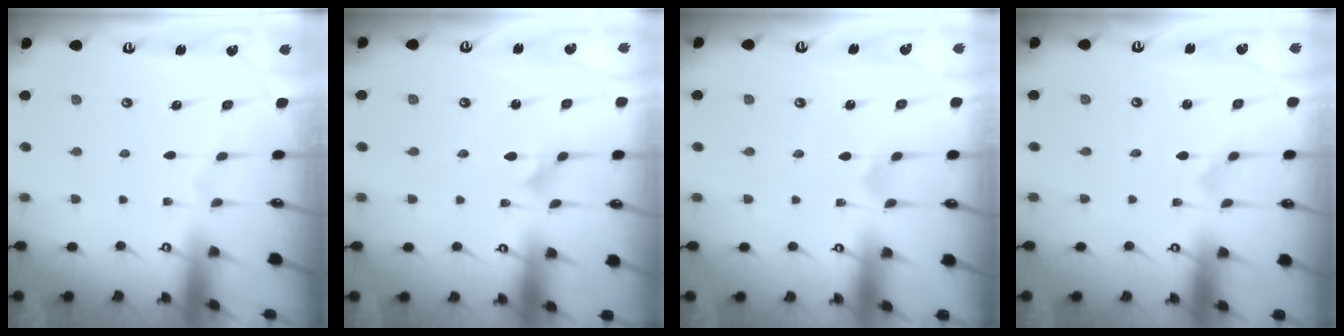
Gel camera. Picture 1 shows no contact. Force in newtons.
{"total": 1.6, "press": 1.6, "slide": 0.0}
{"total": 2.3, "press": 2.3, "slide": 0.2}
{"total": 0.0}